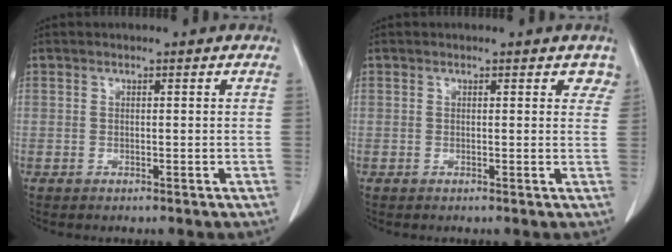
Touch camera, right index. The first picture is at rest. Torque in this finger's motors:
{"motor_torque": [0.02, 0.00, 0.00, 0.00]}